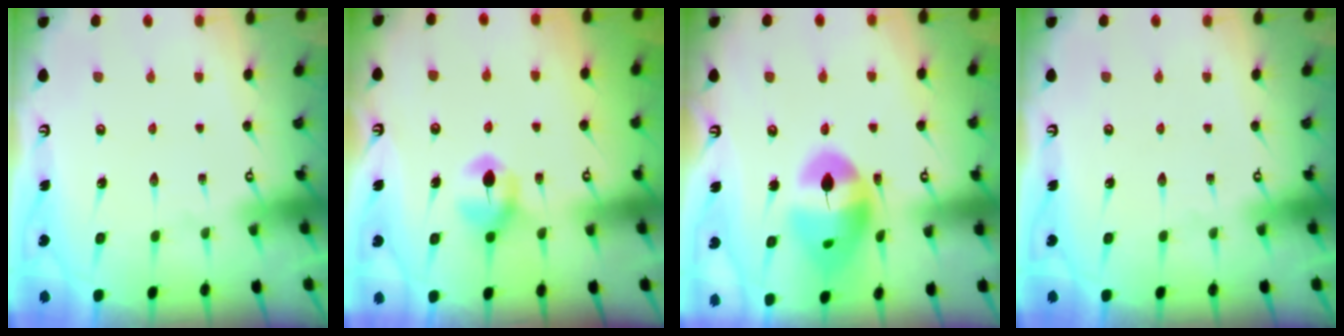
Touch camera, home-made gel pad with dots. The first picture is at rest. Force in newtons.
{"total": 6.8, "press": 6.8, "slide": 0.7}
{"total": 14.9, "press": 14.8, "slide": 1.9}
{"total": 0.0}